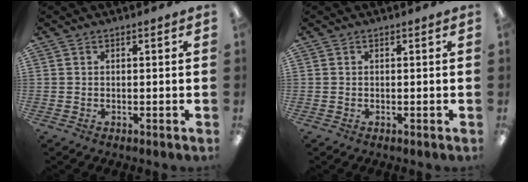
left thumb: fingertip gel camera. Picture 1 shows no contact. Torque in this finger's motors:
{"motor_torque": [-0.07, -0.08, 0.02, -0.01, 0.00]}